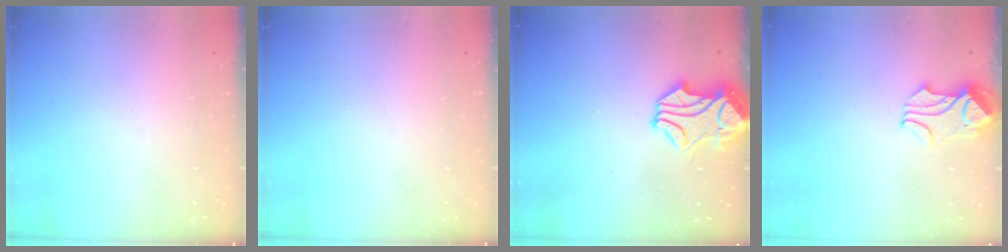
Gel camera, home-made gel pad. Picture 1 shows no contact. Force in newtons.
{"total": 0.0}
{"total": 2.0, "press": 1.3, "slide": 1.5}
{"total": 2.7, "press": 2.6, "slide": 0.5}